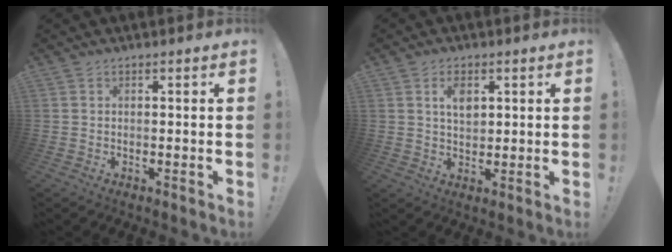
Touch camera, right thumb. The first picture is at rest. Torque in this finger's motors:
{"motor_torque": [1.23, 0.68, 0.45, -0.32, 0.13]}